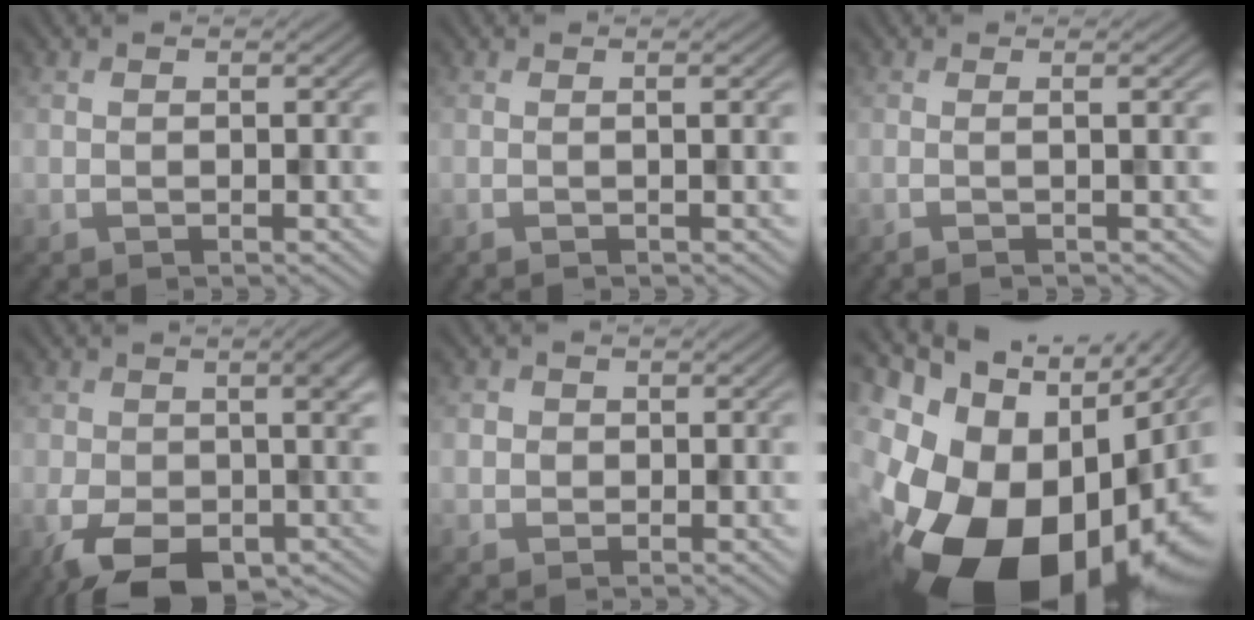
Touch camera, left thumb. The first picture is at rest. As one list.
[{"total": 1.4, "force": [0.0, 0.1, 1.4], "torque": [-0.022, 0.004, -0.007]}, {"total": 2.1, "force": [0.0, 0.2, 2.1], "torque": [-0.033, 0.003, -0.015]}, {"total": 11.3, "force": [-3.9, 6.0, 8.7], "torque": [-0.131, -0.041, -0.046]}, {"total": 1.7, "force": [0.1, 1.7, 0.3], "torque": [-0.005, 0.000, 0.001]}, {"total": 22.8, "force": [-7.6, 14.0, 16.4], "torque": [-0.298, -0.054, -0.093]}]